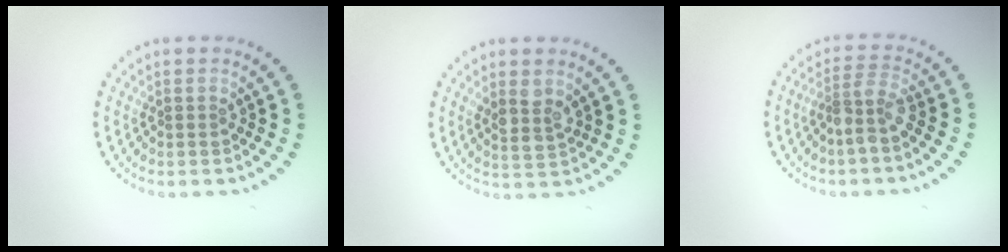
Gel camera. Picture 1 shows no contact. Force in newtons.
{"total": 2.2, "press": 2.0, "slide": 1.0}
{"total": 2.5, "press": 1.9, "slide": 1.6}